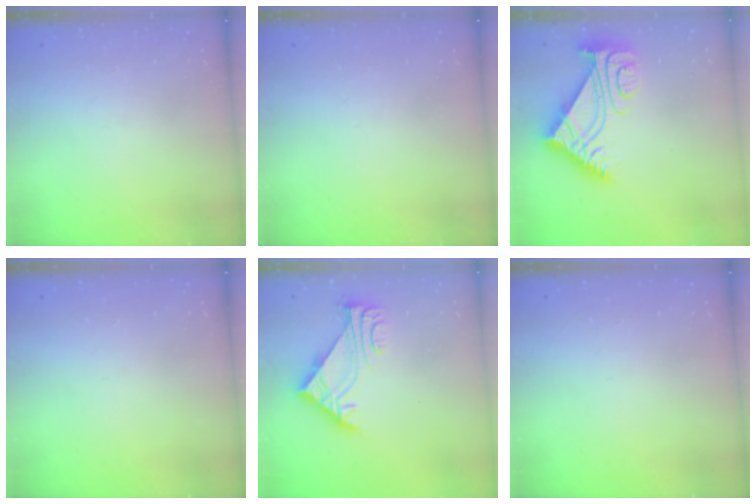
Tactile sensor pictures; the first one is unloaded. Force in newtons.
{"total": 0.0}
{"total": 8.2, "press": 8.1, "slide": 0.7}
{"total": 0.0}
{"total": 6.0, "press": 6.0, "slide": 0.5}
{"total": 0.0}